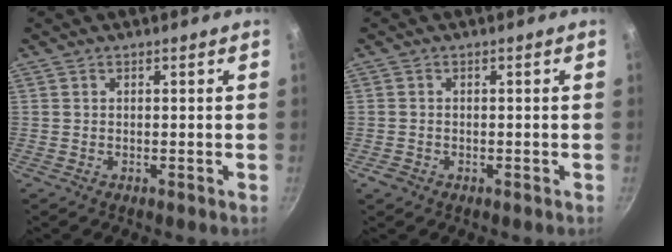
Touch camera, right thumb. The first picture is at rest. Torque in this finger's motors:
{"motor_torque": [0.16, 0.06, 0.17, -0.70, -0.02]}